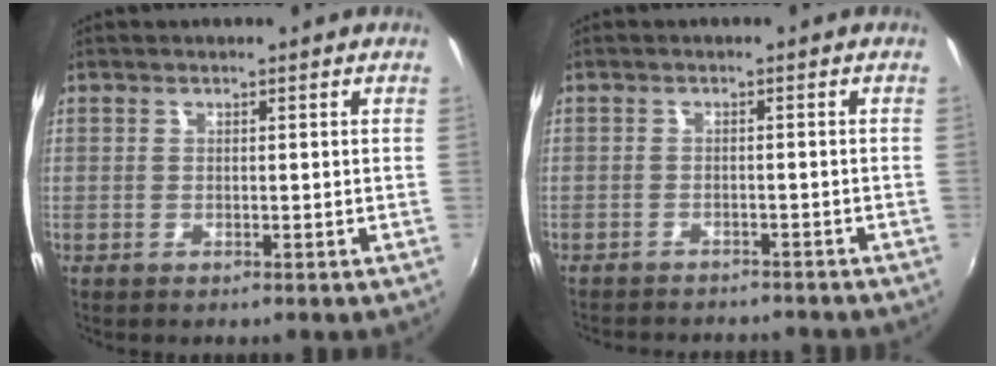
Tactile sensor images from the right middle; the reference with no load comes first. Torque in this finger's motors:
{"motor_torque": [0.94, -1.19, 0.11, 0.07]}